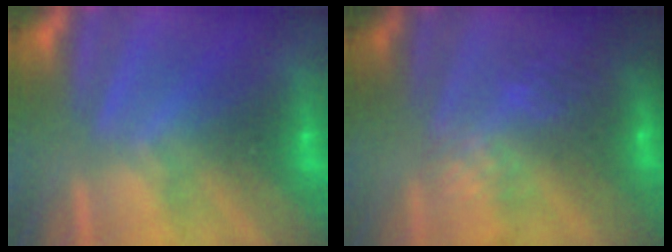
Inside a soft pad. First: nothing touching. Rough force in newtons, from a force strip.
{"total": 5.9}